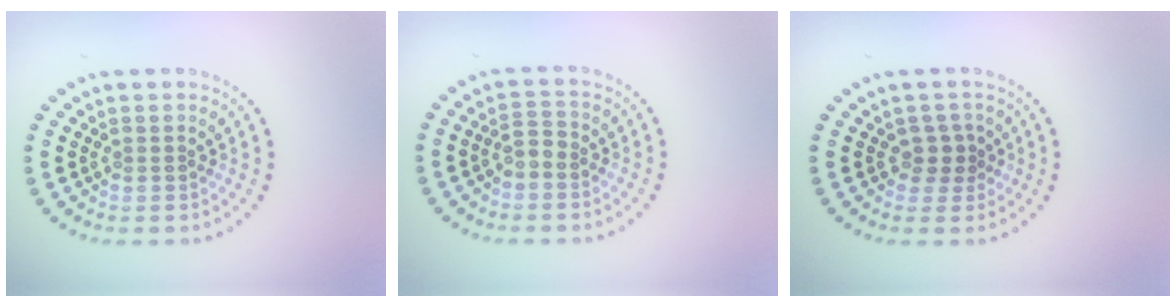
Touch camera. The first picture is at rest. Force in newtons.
{"total": 1.4, "press": 1.2, "slide": 0.6}
{"total": 1.7, "press": 1.4, "slide": 1.1}